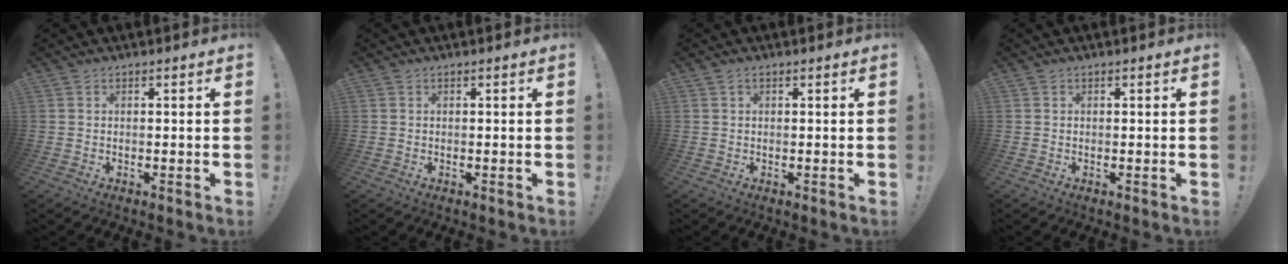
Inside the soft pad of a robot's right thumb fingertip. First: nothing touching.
{"total": 0.0}
{"total": 0.8, "force": [0.3, 0.4, 0.6], "torque": [-0.015, 0.003, 0.006]}
{"total": 0.0}